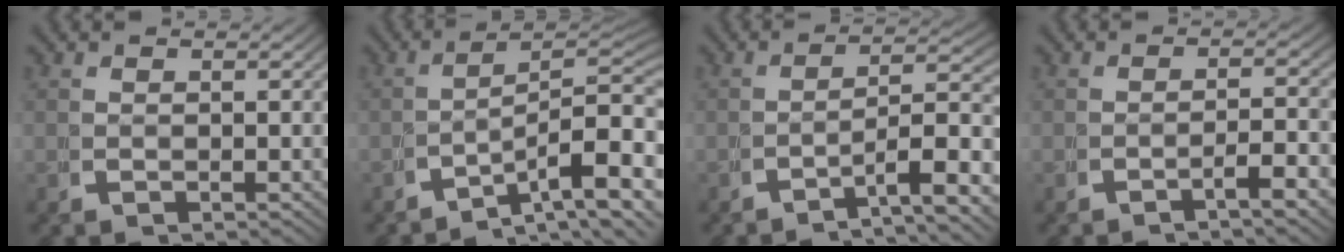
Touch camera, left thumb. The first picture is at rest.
{"total": 9.1, "force": [-3.1, 4.8, 7.1], "torque": [-0.092, -0.034, -0.036]}
{"total": 6.3, "force": [-2.7, 2.3, 5.2], "torque": [-0.081, -0.012, -0.036]}
{"total": 2.3, "force": [-1.1, 0.2, 2.0], "torque": [-0.032, 0.007, -0.024]}